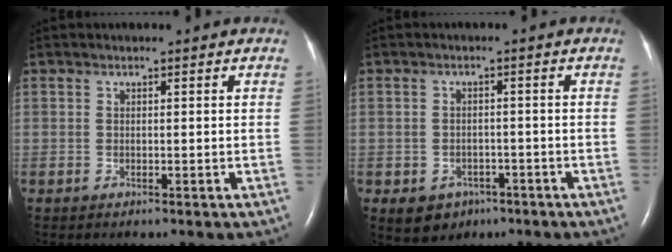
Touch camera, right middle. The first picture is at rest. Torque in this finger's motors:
{"motor_torque": [0.38, -0.36, 0.05, 0.04]}